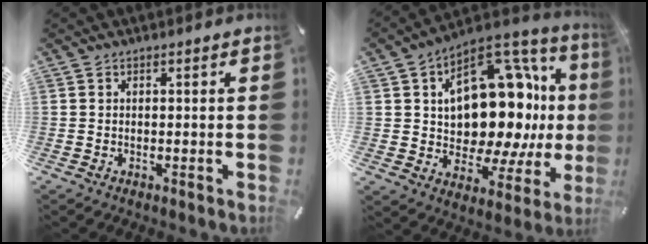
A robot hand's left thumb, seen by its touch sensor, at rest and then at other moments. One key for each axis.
{"total": 20.4, "fx": 4.6, "fy": 13.3, "fz": 14.8, "tx": -0.198, "ty": -0.048, "tz": 0.079}